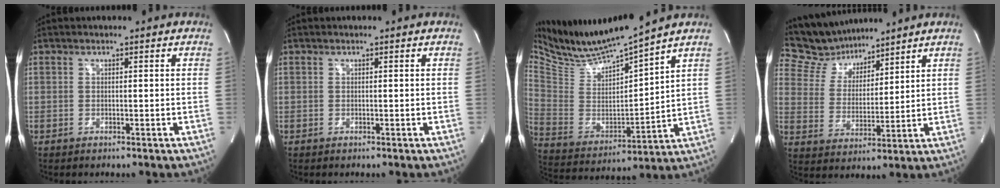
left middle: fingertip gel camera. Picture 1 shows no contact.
{"total": 0.0}
{"total": 13.6, "force": [12.8, -1.1, 4.7], "torque": [-0.104, -0.017, 0.250]}
{"total": 9.8, "force": [9.3, 2.7, 1.1], "torque": [-0.037, 0.019, 0.189]}